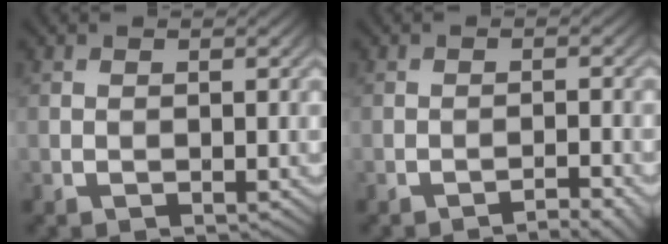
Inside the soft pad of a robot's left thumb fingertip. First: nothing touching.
{"total": 2.4, "force": [-2.1, -0.4, 1.0], "torque": [-0.016, 0.007, -0.033]}